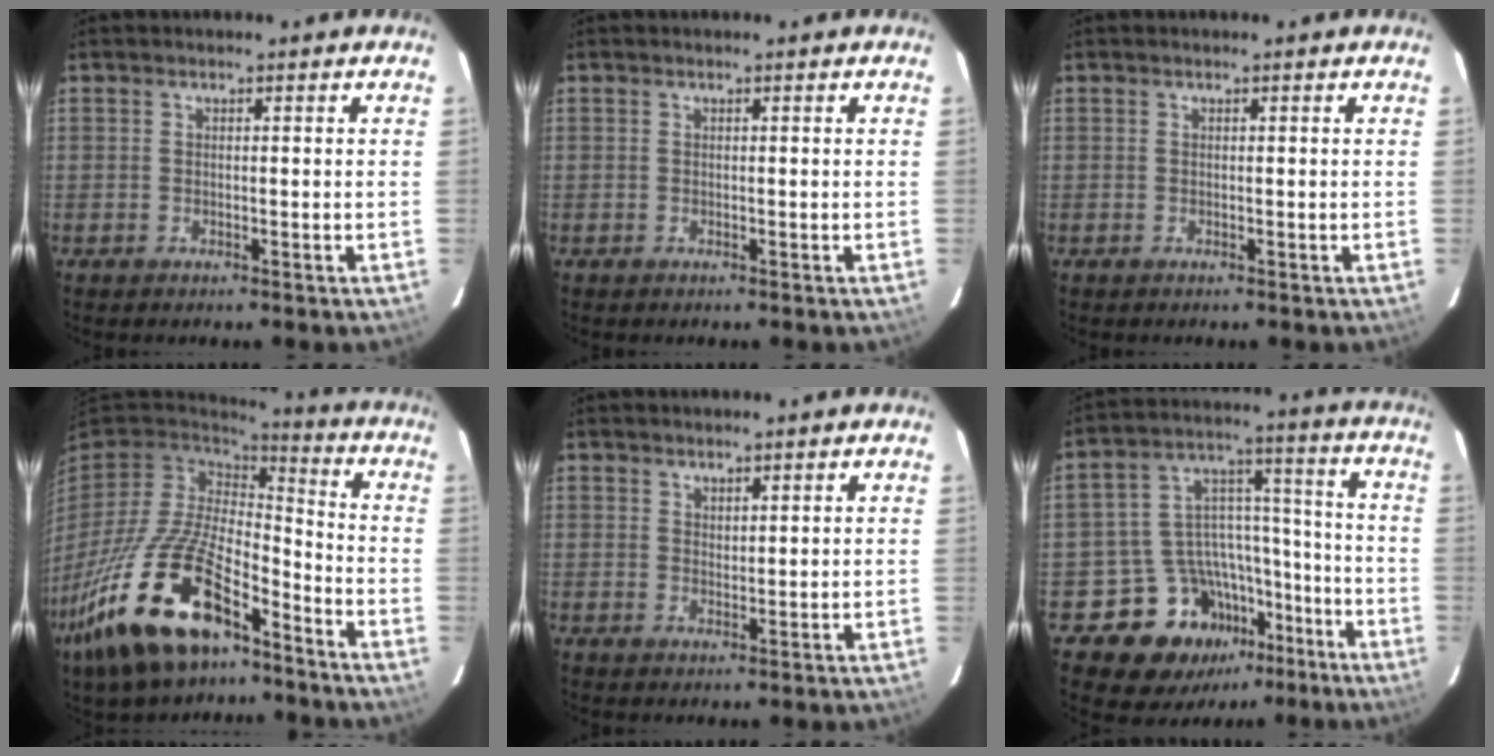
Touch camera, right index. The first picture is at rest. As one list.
[{"total": 0.0}, {"total": 0.0}, {"total": 23.9, "force": [-13.8, 10.8, 16.3], "torque": [-0.344, -0.037, -0.245]}, {"total": 1.8, "force": [1.6, 0.6, 0.6], "torque": [-0.006, 0.000, 0.029]}, {"total": 15.6, "force": [-9.8, 11.0, 5.0], "torque": [-0.095, 0.062, -0.136]}]